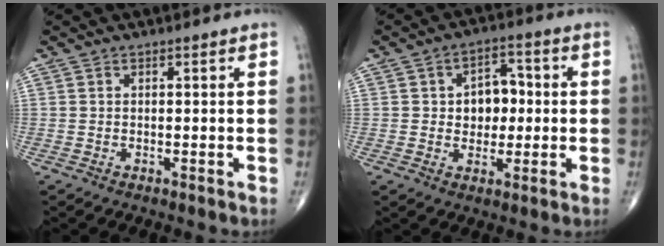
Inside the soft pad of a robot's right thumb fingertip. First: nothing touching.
{"total": 7.4, "force": [0.4, 5.4, 5.0], "torque": [-0.037, 0.013, 0.004]}